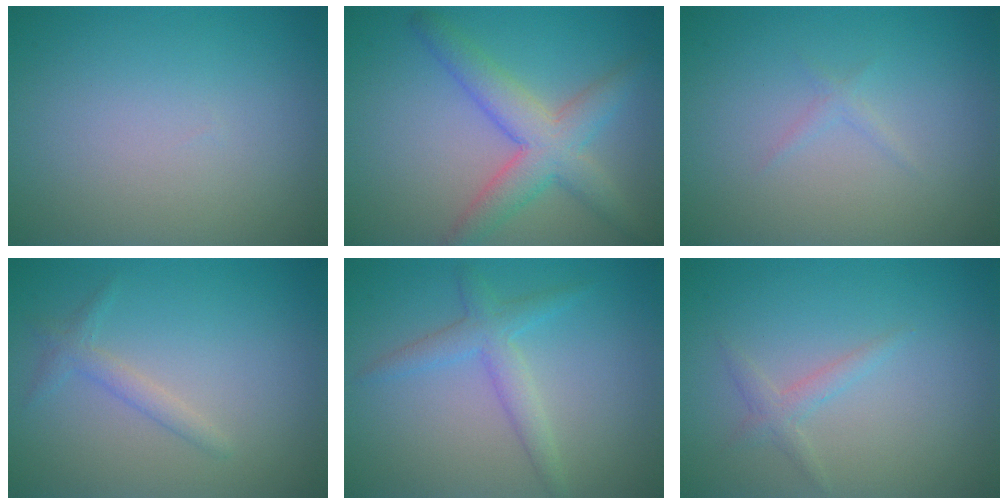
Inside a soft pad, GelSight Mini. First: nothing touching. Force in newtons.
{"total": 5.2, "press": 5.2, "slide": 0.2}
{"total": 0.7, "press": 0.7, "slide": 0.0}
{"total": 1.4, "press": 1.4, "slide": 0.1}
{"total": 2.6, "press": 2.6, "slide": 0.1}
{"total": 1.3, "press": 1.3, "slide": 0.0}